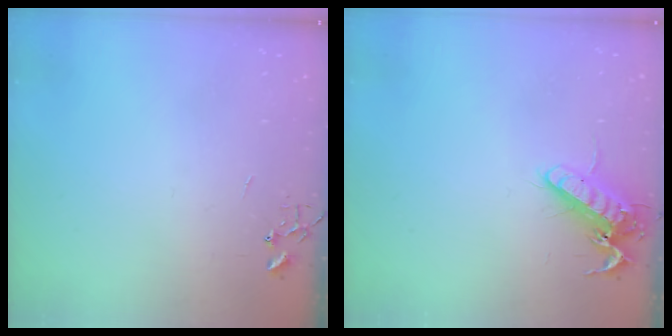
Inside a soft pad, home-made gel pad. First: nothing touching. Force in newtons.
{"total": 13.5, "press": 13.3, "slide": 1.9}